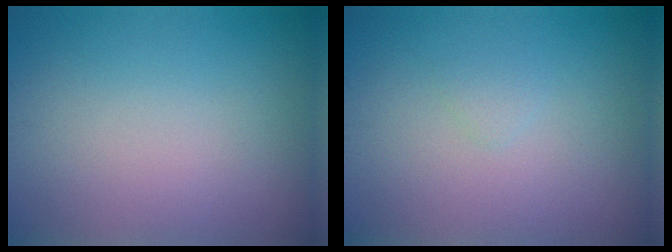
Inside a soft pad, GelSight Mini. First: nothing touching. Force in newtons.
{"total": 0.6, "press": 0.6, "slide": 0.1}